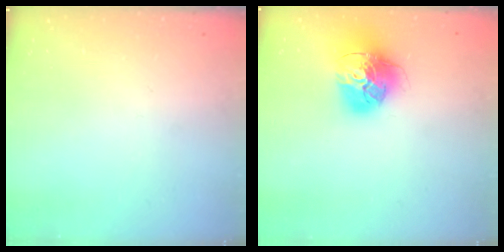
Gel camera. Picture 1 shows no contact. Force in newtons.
{"total": 18.4, "press": 18.3, "slide": 1.8}